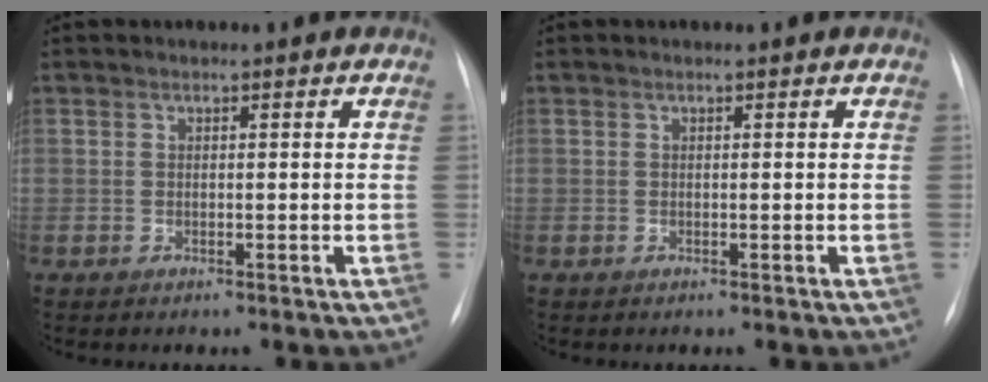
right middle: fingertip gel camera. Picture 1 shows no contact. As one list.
[{"total": 0.0}]